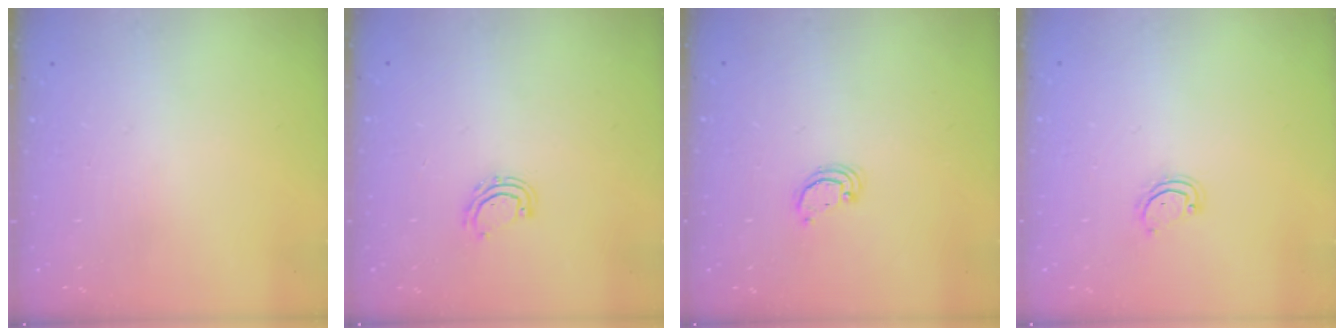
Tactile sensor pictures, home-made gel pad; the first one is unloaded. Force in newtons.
{"total": 6.1, "press": 5.9, "slide": 1.4}
{"total": 2.4, "press": 2.4, "slide": 0.2}
{"total": 2.9, "press": 2.9, "slide": 0.3}